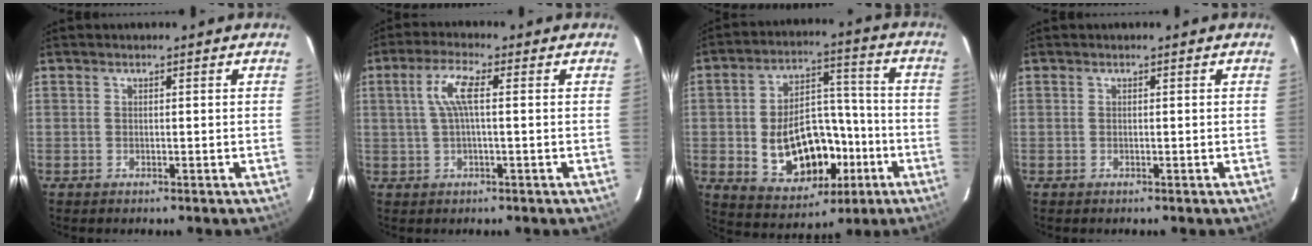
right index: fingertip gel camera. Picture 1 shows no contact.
{"total": 5.3, "force": [0.7, 0.8, 5.2], "torque": [-0.103, 0.007, 0.016]}
{"total": 18.7, "force": [-4.7, 12.5, 13.0], "torque": [-0.256, 0.023, -0.043]}
{"total": 0.0}